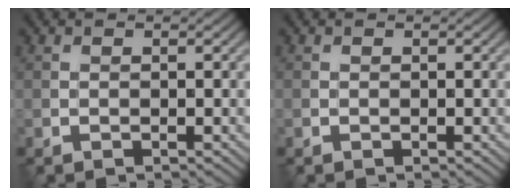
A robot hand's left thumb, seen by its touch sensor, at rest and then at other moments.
{"total": 0.0}